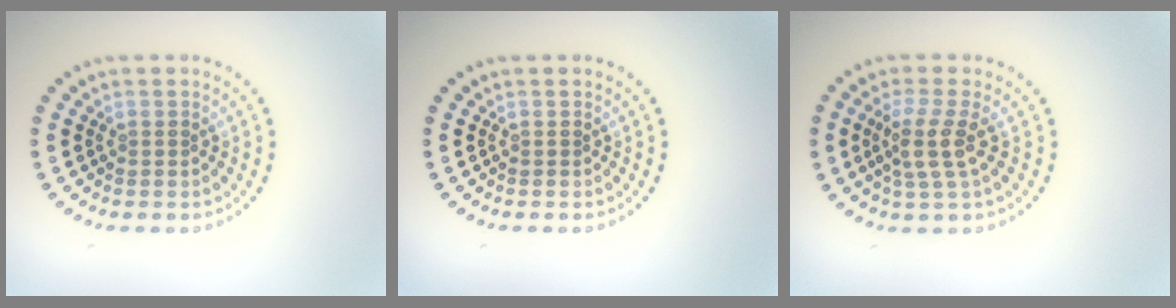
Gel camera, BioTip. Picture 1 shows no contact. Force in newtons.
{"total": 0.0}
{"total": 2.9, "press": 2.4, "slide": 1.7}